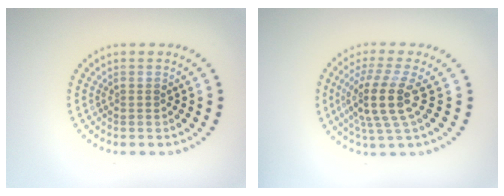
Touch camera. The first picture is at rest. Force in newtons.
{"total": 4.4, "press": 3.4, "slide": 2.9}